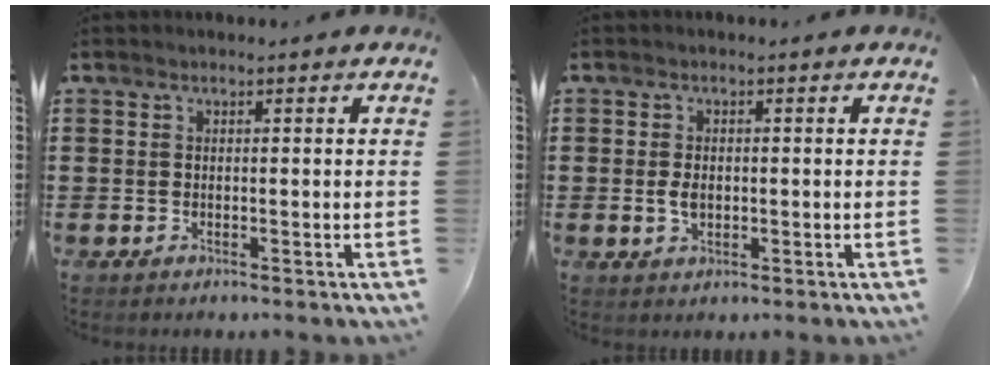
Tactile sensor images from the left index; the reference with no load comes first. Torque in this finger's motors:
{"motor_torque": [0.47, 0.40, 0.08, 0.03]}